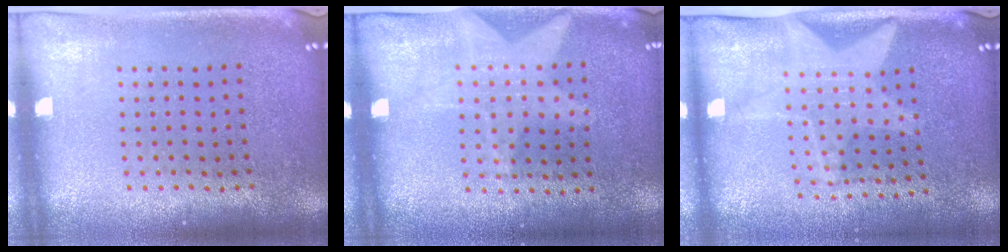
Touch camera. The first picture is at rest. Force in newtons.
{"total": 1.3, "press": 0.9, "slide": 0.9}
{"total": 1.8, "press": 1.5, "slide": 1.0}